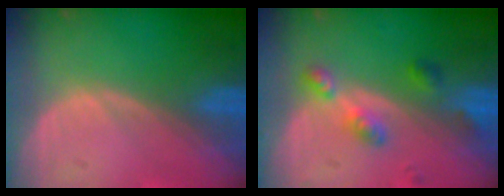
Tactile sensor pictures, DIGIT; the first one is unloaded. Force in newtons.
{"total": 4.6, "press": 4.5, "slide": 0.9}